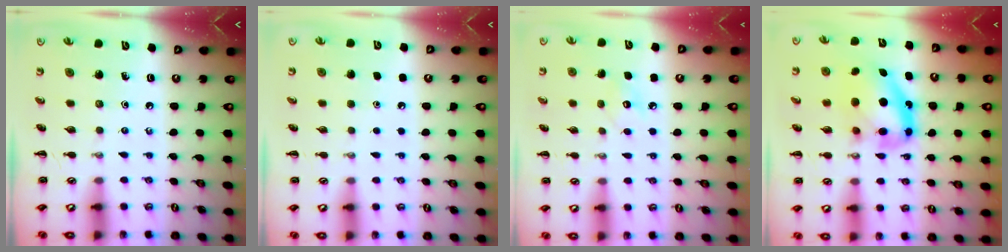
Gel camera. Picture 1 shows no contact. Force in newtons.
{"total": 1.8, "press": 1.8, "slide": 0.1}
{"total": 7.5, "press": 7.2, "slide": 1.8}
{"total": 11.8, "press": 11.4, "slide": 2.9}